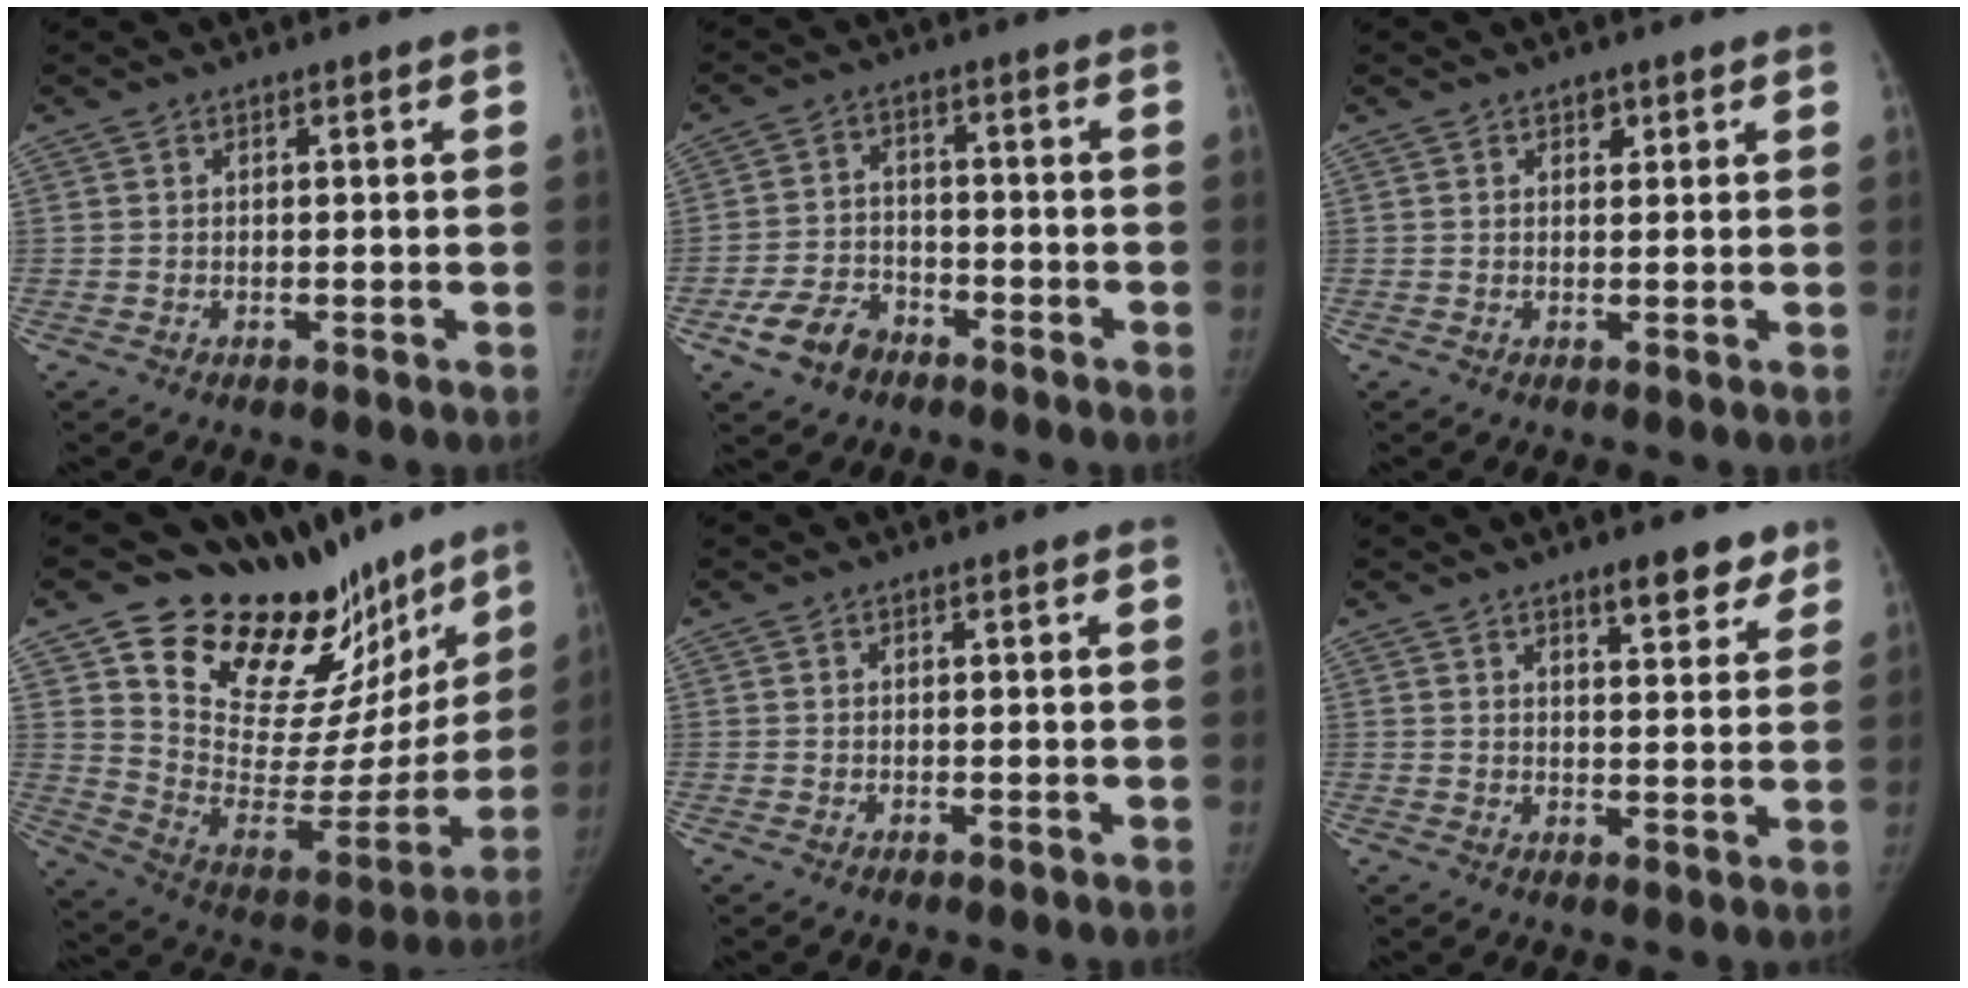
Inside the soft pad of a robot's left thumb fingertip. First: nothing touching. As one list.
[{"total": 7.5, "force": [-4.6, 5.0, 3.3], "torque": [-0.053, 0.025, -0.081]}, {"total": 1.5, "force": [0.9, 1.0, 0.6], "torque": [0.002, -0.004, 0.011]}, {"total": 28.2, "force": [21.4, 12.9, 13.1], "torque": [-0.149, -0.119, 0.326]}, {"total": 0.0}, {"total": 6.6, "force": [4.7, 2.5, 4.0], "torque": [-0.026, -0.026, 0.063]}]